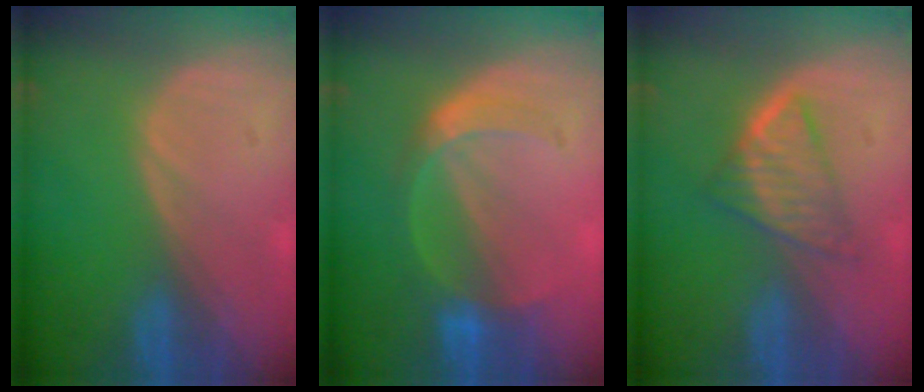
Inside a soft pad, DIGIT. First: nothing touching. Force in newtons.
{"total": 5.6, "press": 5.3, "slide": 1.9}
{"total": 5.3, "press": 5.1, "slide": 1.6}